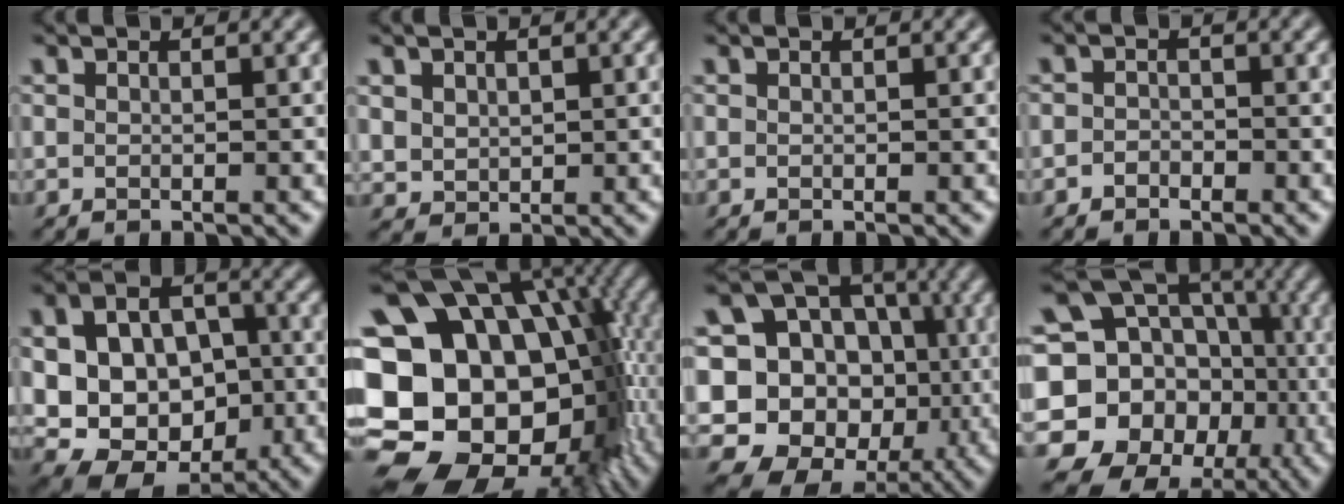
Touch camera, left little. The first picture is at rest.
{"total": 1.5, "force": [0.6, 1.3, 0.5], "torque": [-0.022, -0.005, 0.016]}
{"total": 0.0}
{"total": 1.1, "force": [-0.8, 0.8, 0.1], "torque": [0.012, 0.002, -0.022]}
{"total": 13.4, "force": [-0.2, 10.7, 8.0], "torque": [-0.142, 0.014, -0.001]}
{"total": 22.9, "force": [-3.5, 18.5, 13.0], "torque": [-0.209, 0.014, -0.089]}
{"total": 15.7, "force": [-1.3, 14.1, 6.7], "torque": [-0.173, 0.025, -0.017]}
{"total": 19.3, "force": [-2.5, 17.1, 8.6], "torque": [-0.184, 0.003, -0.050]}